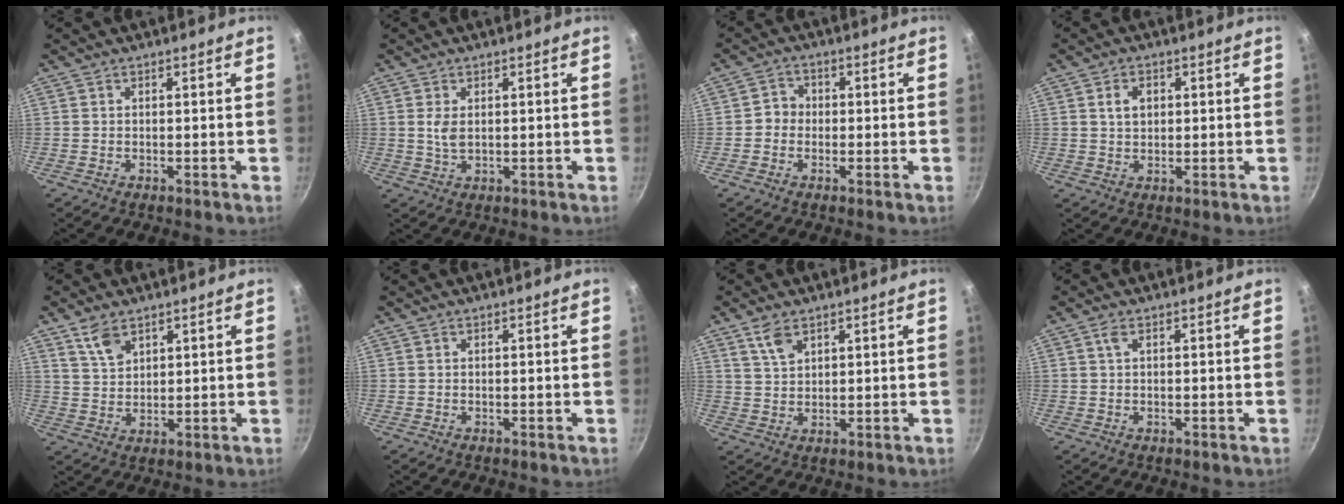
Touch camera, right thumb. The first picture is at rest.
{"total": 2.8, "force": [0.6, 1.5, 2.3], "torque": [-0.043, -0.007, 0.014]}
{"total": 3.2, "force": [-0.6, 2.9, 1.1], "torque": [0.003, 0.012, -0.020]}
{"total": 3.7, "force": [1.0, 2.7, 2.3], "torque": [-0.026, 0.003, 0.017]}
{"total": 5.4, "force": [3.5, 3.0, 2.9], "torque": [-0.042, -0.015, 0.074]}
{"total": 0.0}
{"total": 4.7, "force": [2.8, 2.5, 2.8], "torque": [-0.044, -0.010, 0.060]}
{"total": 1.4, "force": [0.5, 0.6, 1.2], "torque": [-0.024, 0.003, 0.010]}